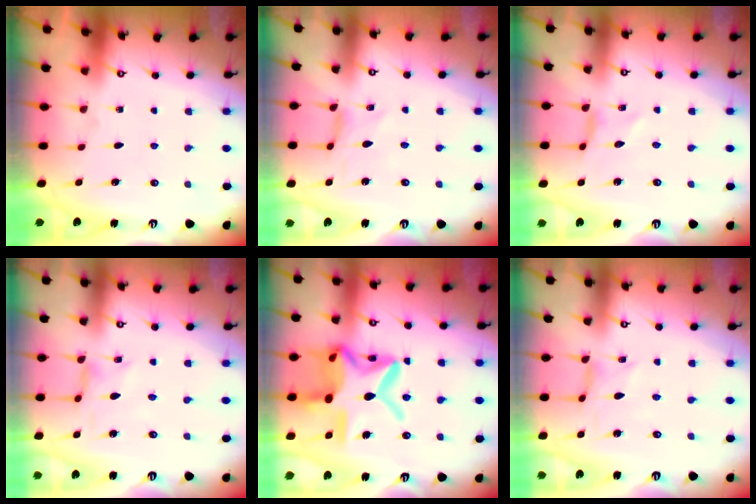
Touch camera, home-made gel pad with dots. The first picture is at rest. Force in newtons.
{"total": 0.0}
{"total": 0.0}
{"total": 0.8, "press": 0.7, "slide": 0.2}
{"total": 20.4, "press": 20.4, "slide": 1.5}
{"total": 0.0}